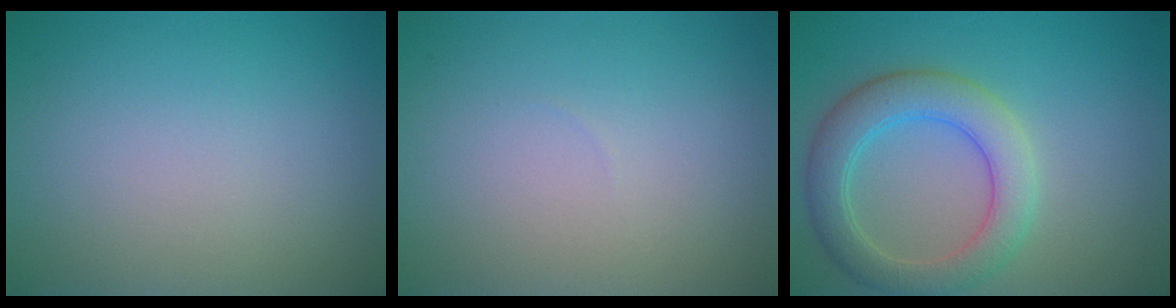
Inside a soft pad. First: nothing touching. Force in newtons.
{"total": 0.0}
{"total": 5.1, "press": 5.1, "slide": 0.4}